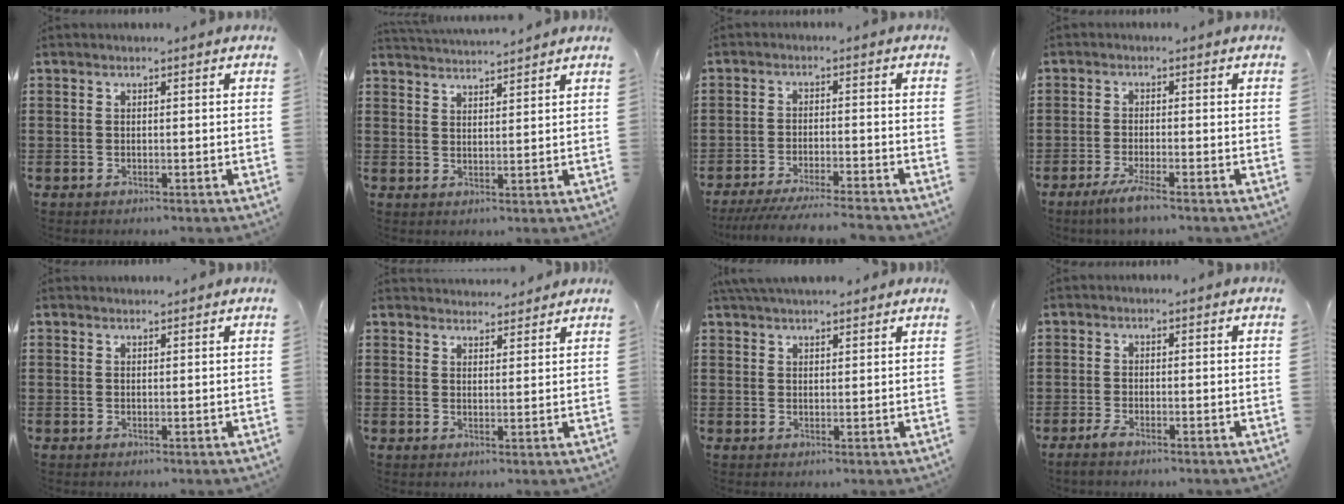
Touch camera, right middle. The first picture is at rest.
{"total": 3.1, "force": [3.1, -0.4, -0.3], "torque": [-0.004, -0.012, 0.057]}
{"total": 4.8, "force": [-4.5, -0.1, 1.7], "torque": [-0.040, -0.014, -0.091]}
{"total": 3.3, "force": [-2.2, 0.1, 2.4], "torque": [-0.054, -0.009, -0.041]}
{"total": 0.9, "force": [0.9, 0.0, 0.0], "torque": [-0.002, 0.000, 0.018]}
{"total": 3.1, "force": [3.1, 0.3, -0.4], "torque": [-0.001, -0.007, 0.059]}
{"total": 2.9, "force": [2.8, 0.4, 0.7], "torque": [-0.021, 0.001, 0.054]}
{"total": 1.3, "force": [-0.9, 0.2, 0.9], "torque": [-0.024, -0.005, -0.019]}